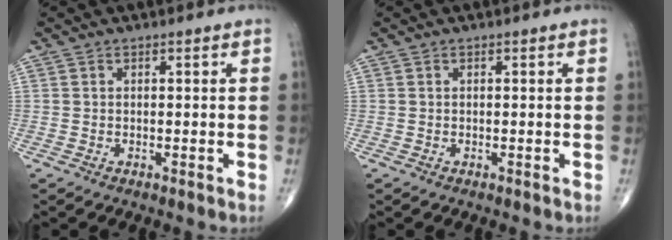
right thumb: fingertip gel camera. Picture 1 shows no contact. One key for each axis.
{"total": 0.0}